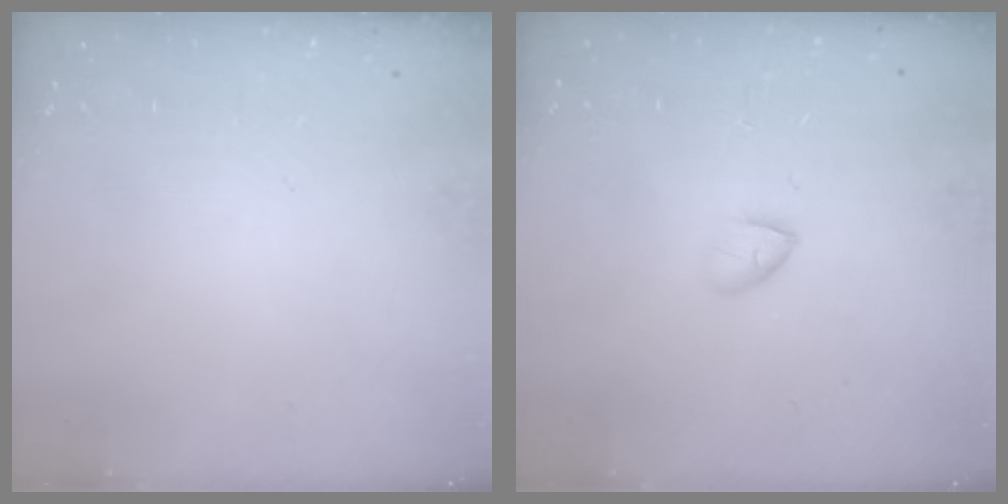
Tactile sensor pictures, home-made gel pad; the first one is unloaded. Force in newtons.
{"total": 2.6, "press": 2.5, "slide": 0.8}